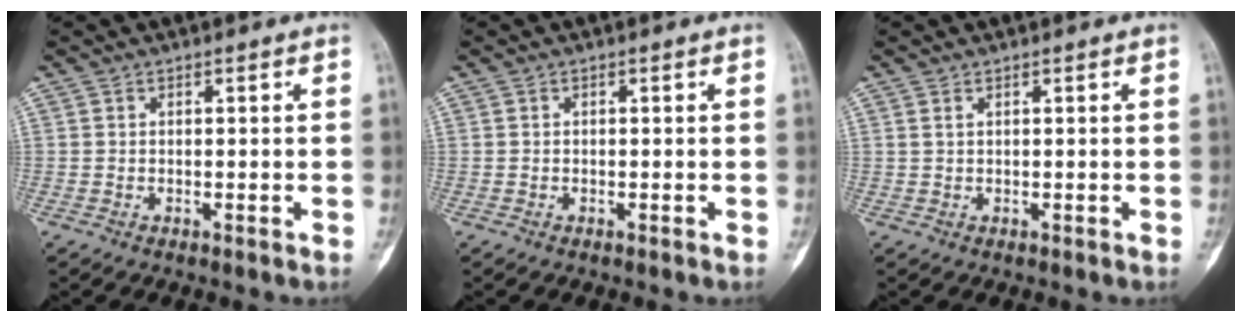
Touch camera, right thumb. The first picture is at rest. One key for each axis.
{"total": 0.0}
{"total": 0.6, "fx": 0.4, "fy": 0.1, "fz": 0.4, "tx": -0.010, "ty": 0.005, "tz": 0.008}